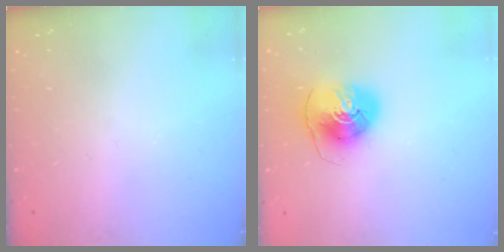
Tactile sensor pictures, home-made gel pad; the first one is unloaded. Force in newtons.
{"total": 9.5, "press": 9.4, "slide": 1.3}